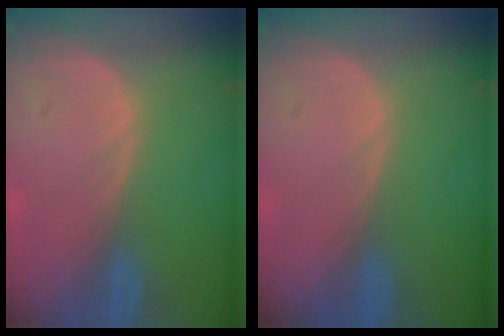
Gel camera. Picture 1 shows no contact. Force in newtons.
{"total": 0.0}